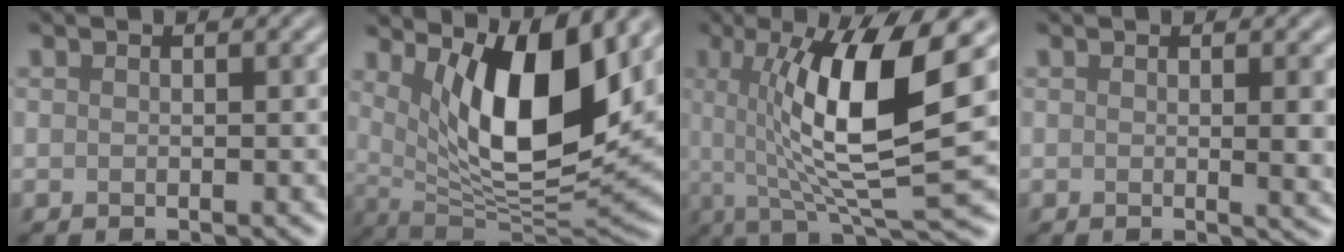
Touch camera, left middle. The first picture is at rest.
{"total": 10.9, "force": [3.8, 3.8, 9.6], "torque": [-0.150, -0.025, 0.073]}
{"total": 11.5, "force": [1.8, 2.7, 11.1], "torque": [-0.169, -0.003, 0.034]}
{"total": 2.6, "force": [0.3, 0.7, 2.5], "torque": [-0.025, -0.004, 0.003]}